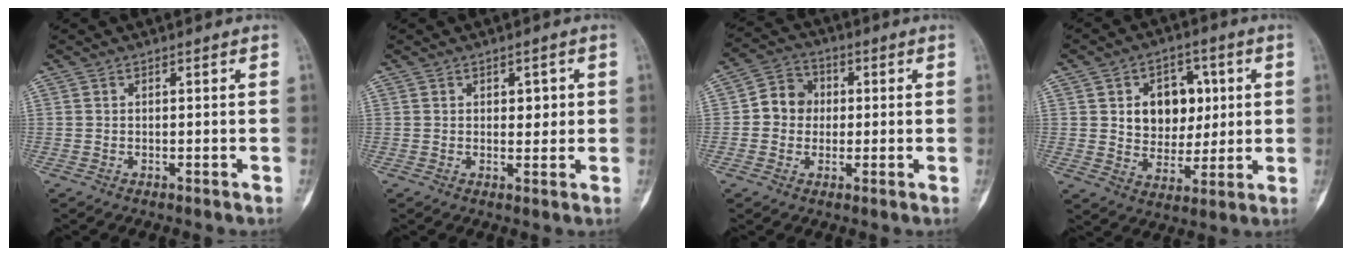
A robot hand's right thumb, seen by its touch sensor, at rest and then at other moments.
{"total": 2.7, "force": [0.6, 1.7, 2.0], "torque": [-0.005, -0.002, 0.009]}
{"total": 6.9, "force": [0.1, 6.3, 2.9], "torque": [-0.019, 0.015, -0.011]}
{"total": 11.8, "force": [2.6, 9.0, 7.3], "torque": [-0.053, -0.007, 0.047]}